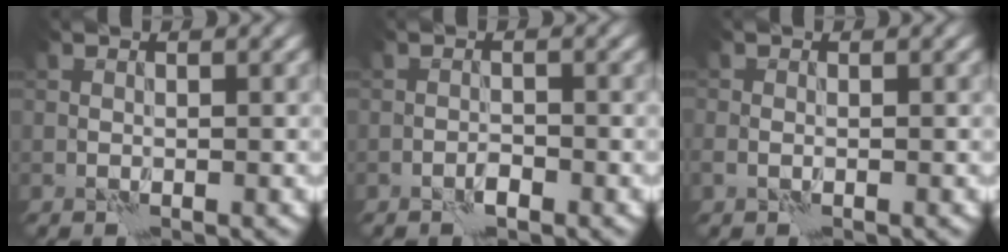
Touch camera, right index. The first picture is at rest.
{"total": 0.8, "force": [-0.6, 0.3, 0.5], "torque": [-0.009, 0.002, -0.012]}
{"total": 0.7, "force": [-0.1, 0.6, 0.4], "torque": [-0.011, -0.002, -0.003]}